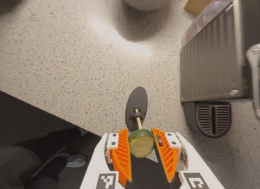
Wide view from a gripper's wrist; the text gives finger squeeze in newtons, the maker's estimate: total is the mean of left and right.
{"total": 10.6, "left": 10.8, "right": 10.4}